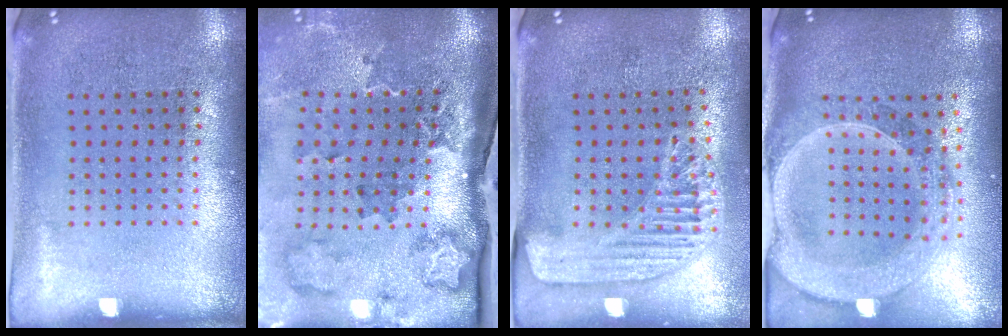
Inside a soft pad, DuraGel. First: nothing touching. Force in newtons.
{"total": 3.1, "press": 2.1, "slide": 2.3}
{"total": 1.6, "press": 1.6, "slide": 0.4}
{"total": 2.8, "press": 2.4, "slide": 1.3}